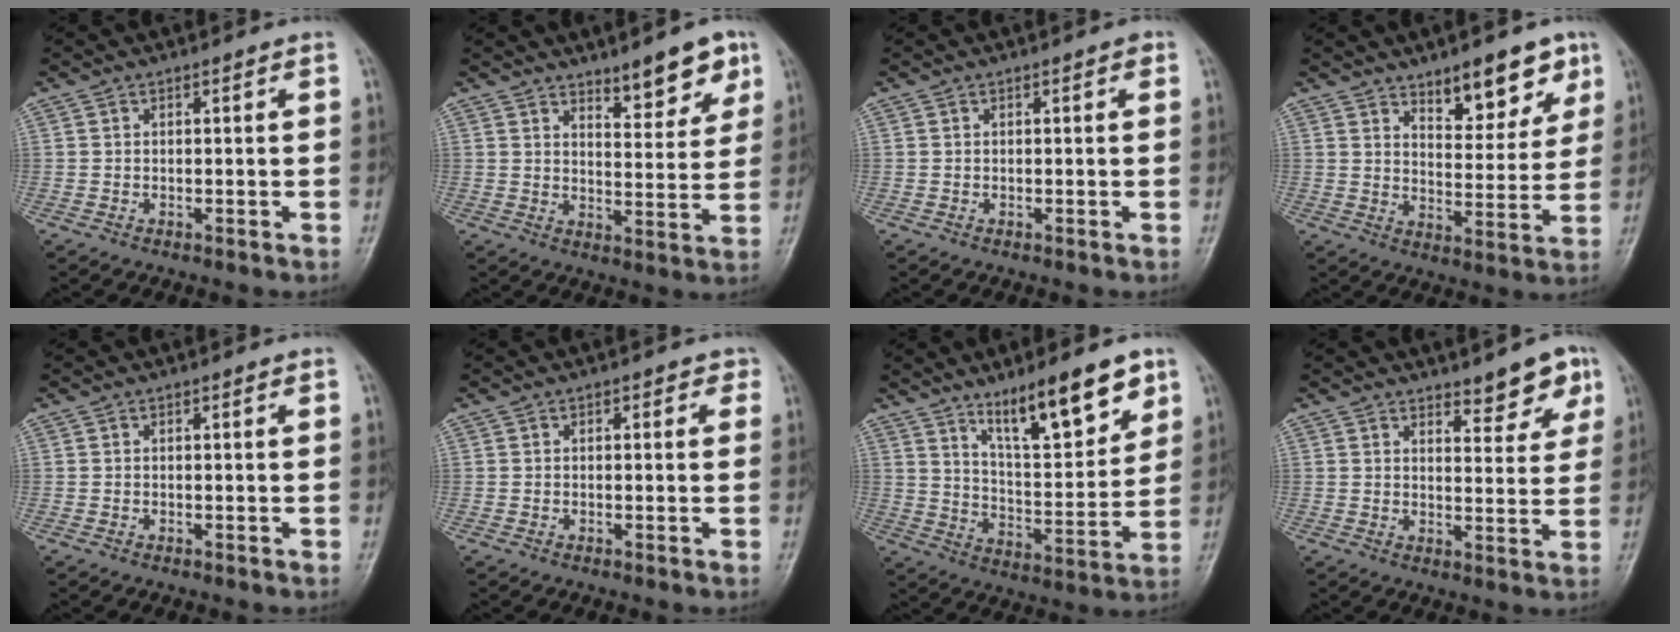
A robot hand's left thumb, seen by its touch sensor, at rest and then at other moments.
{"total": 8.7, "force": [5.8, 3.0, 5.7], "torque": [-0.052, -0.040, 0.084]}
{"total": 0.7, "force": [0.2, 0.3, 0.6], "torque": [-0.005, 0.002, 0.000]}
{"total": 11.2, "force": [7.1, 5.0, 7.0], "torque": [-0.059, -0.045, 0.109]}
{"total": 0.0}
{"total": 1.8, "force": [0.6, 1.2, 1.2], "torque": [0.006, 0.003, 0.000]}
{"total": 15.1, "force": [9.7, 4.2, 10.8], "torque": [-0.140, -0.058, 0.166]}
{"total": 6.4, "force": [4.4, 2.6, 3.8], "torque": [-0.018, -0.028, 0.057]}